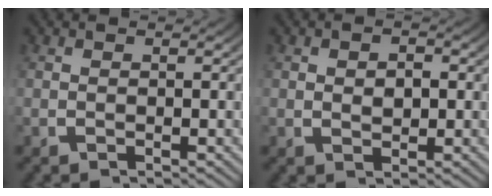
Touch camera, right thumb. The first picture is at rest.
{"total": 1.8, "force": [0.2, 1.3, 1.3], "torque": [-0.027, -0.014, 0.013]}